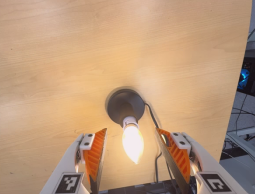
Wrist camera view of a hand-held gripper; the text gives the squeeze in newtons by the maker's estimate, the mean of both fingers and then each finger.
{"total": 0.0}